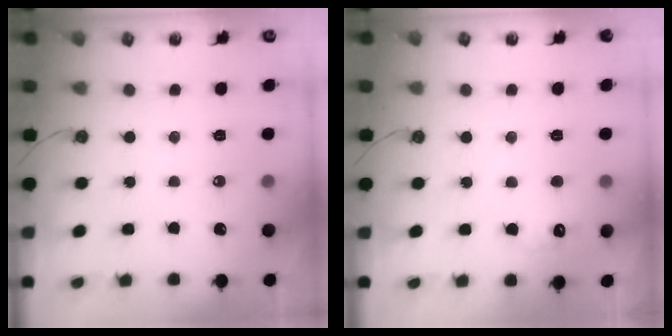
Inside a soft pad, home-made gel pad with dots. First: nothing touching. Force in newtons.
{"total": 6.4, "press": 6.3, "slide": 1.1}